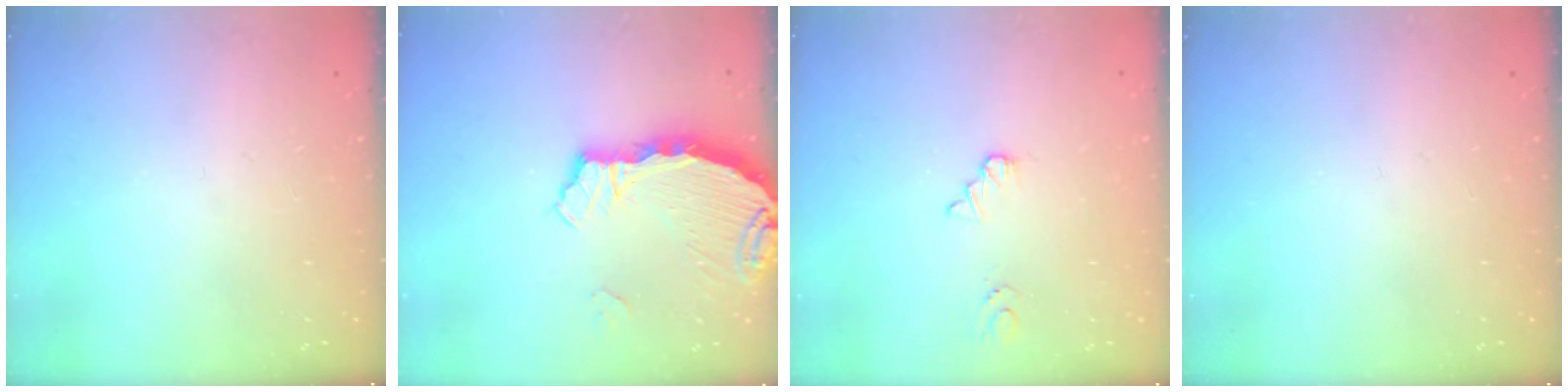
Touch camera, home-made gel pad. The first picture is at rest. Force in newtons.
{"total": 5.7, "press": 5.7, "slide": 0.5}
{"total": 1.3, "press": 1.3, "slide": 0.2}
{"total": 0.0}